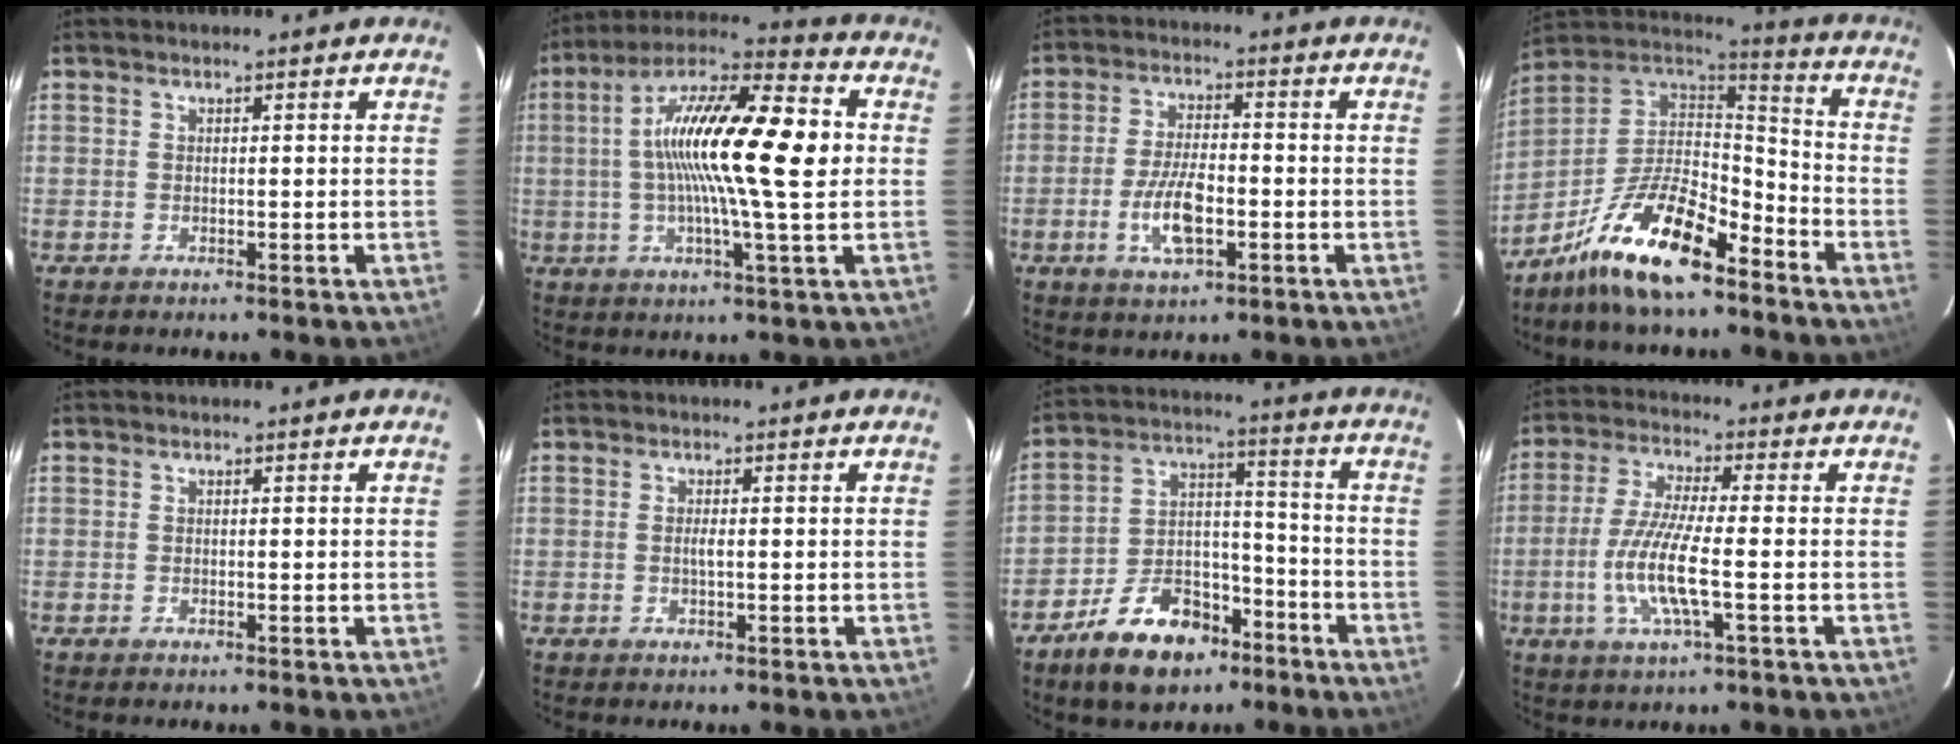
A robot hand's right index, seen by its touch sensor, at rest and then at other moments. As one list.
[{"total": 20.2, "force": [1.4, 3.1, 19.9], "torque": [-0.346, 0.022, 0.006]}, {"total": 8.5, "force": [-2.7, 3.3, 7.3], "torque": [-0.150, -0.004, -0.050]}, {"total": 17.4, "force": [-11.2, 5.8, 11.9], "torque": [-0.236, 0.003, -0.208]}, {"total": 0.0}, {"total": 1.2, "force": [-0.1, 0.1, 1.2], "torque": [-0.023, 0.000, -0.002]}, {"total": 13.8, "force": [-9.1, 7.8, 6.8], "torque": [-0.139, 0.030, -0.142]}, {"total": 10.3, "force": [-2.6, 1.2, 9.9], "torque": [-0.207, -0.008, -0.052]}]